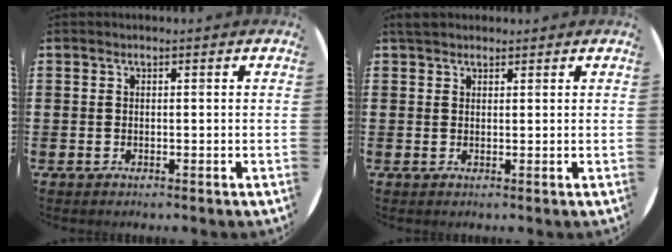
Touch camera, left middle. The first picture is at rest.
{"total": 1.7, "force": [1.4, 0.6, 0.5], "torque": [-0.012, 0.004, 0.028]}